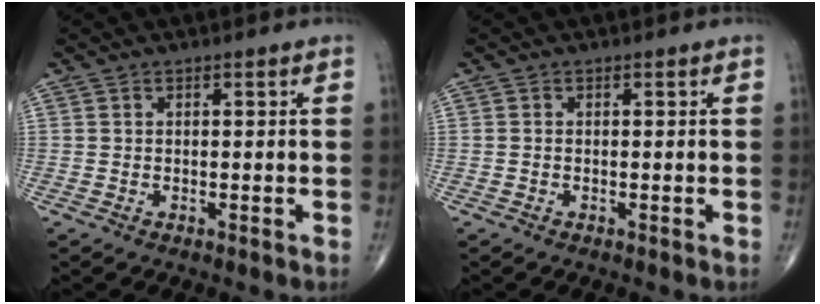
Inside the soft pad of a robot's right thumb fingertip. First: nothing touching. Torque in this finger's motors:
{"motor_torque": [-0.17, 0.02, -0.29, -0.21, 0.01]}